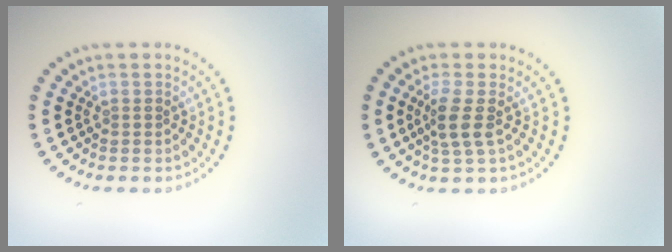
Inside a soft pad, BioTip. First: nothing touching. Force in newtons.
{"total": 2.5, "press": 1.9, "slide": 1.6}